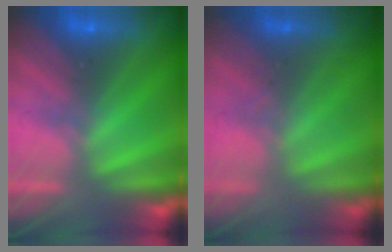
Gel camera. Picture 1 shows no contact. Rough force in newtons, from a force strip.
{"total": 1.8}